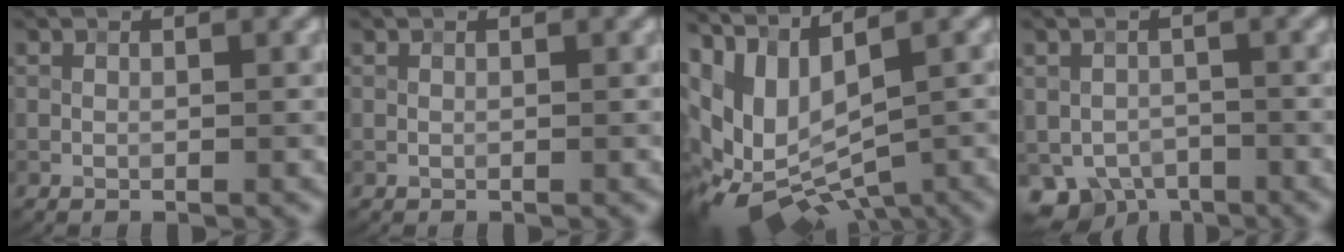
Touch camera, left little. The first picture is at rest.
{"total": 0.0}
{"total": 11.9, "force": [1.6, 7.5, 9.2], "torque": [-0.201, -0.014, 0.060]}
{"total": 4.1, "force": [-2.5, 3.0, 1.4], "torque": [-0.016, -0.015, -0.039]}